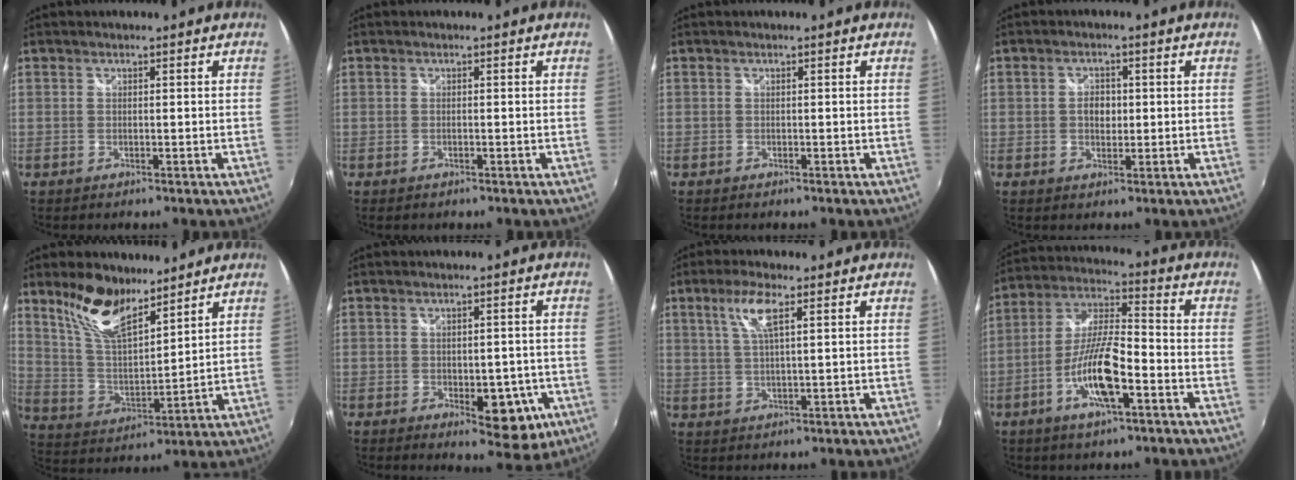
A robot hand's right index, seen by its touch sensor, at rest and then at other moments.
{"total": 0.5, "force": [-0.3, 0.2, 0.4], "torque": [-0.009, -0.001, -0.006]}
{"total": 0.5, "force": [-0.3, 0.4, 0.0], "torque": [-0.001, 0.000, -0.007]}
{"total": 3.2, "force": [0.1, 2.4, 2.0], "torque": [-0.031, 0.004, -0.001]}
{"total": 12.9, "force": [9.5, 4.6, 7.4], "torque": [-0.146, 0.007, 0.190]}
{"total": 8.7, "force": [-3.4, 4.7, 6.6], "torque": [-0.087, -0.012, -0.035]}
{"total": 5.8, "force": [2.5, 1.0, 5.1], "torque": [-0.101, 0.003, 0.050]}
{"total": 12.7, "force": [-5.4, 3.1, 11.1], "torque": [-0.230, -0.002, -0.104]}